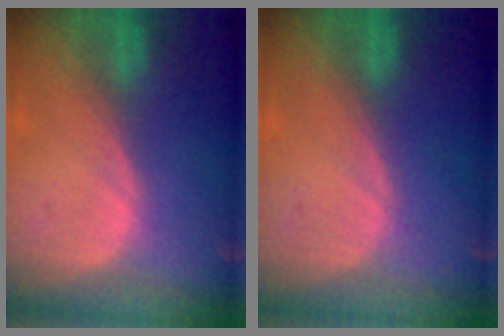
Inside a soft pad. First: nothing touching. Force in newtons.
{"total": 0.0}